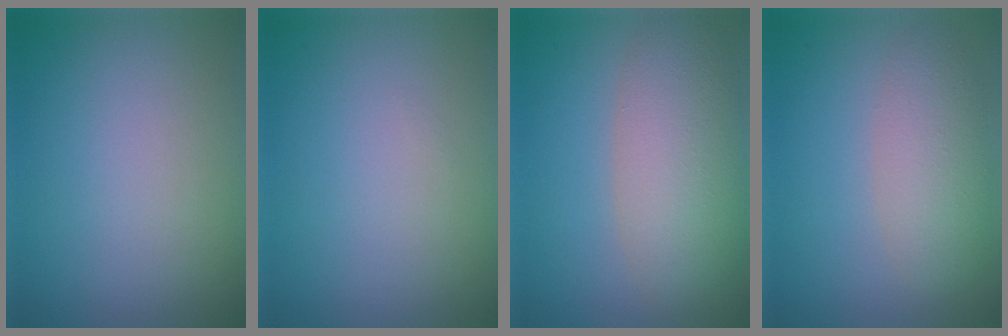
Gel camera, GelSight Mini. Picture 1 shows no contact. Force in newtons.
{"total": 0.0}
{"total": 6.6, "press": 6.6, "slide": 0.4}
{"total": 3.9, "press": 3.9, "slide": 0.1}